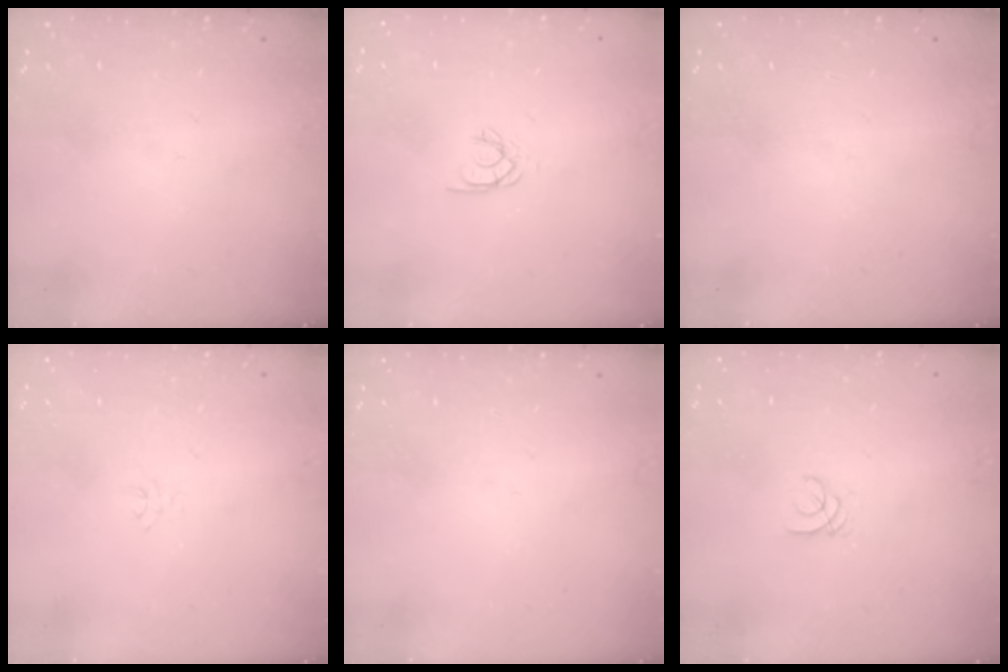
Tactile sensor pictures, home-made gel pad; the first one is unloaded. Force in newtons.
{"total": 2.0, "press": 2.0, "slide": 0.4}
{"total": 0.0}
{"total": 2.6, "press": 2.6, "slide": 0.3}
{"total": 0.0}
{"total": 1.4, "press": 1.4, "slide": 0.1}